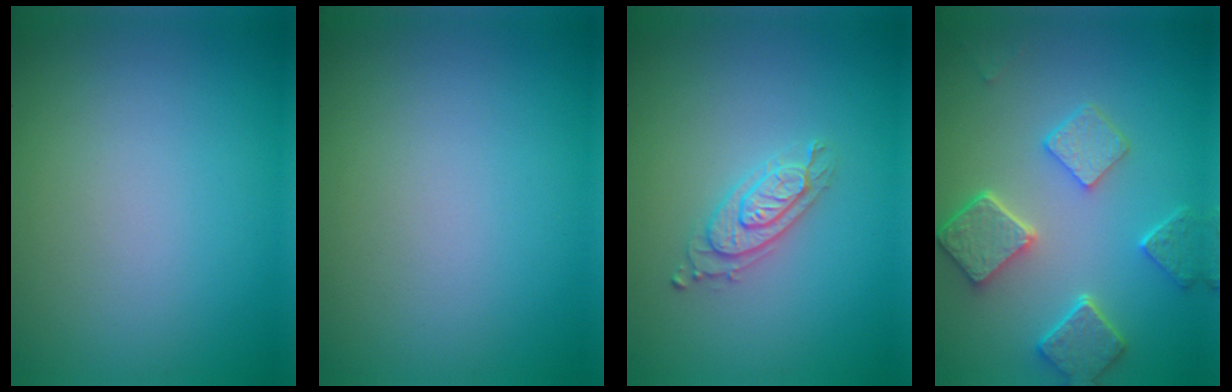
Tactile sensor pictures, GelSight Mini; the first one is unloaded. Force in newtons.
{"total": 0.0}
{"total": 2.4, "press": 2.2, "slide": 0.9}
{"total": 5.5, "press": 4.4, "slide": 3.4}